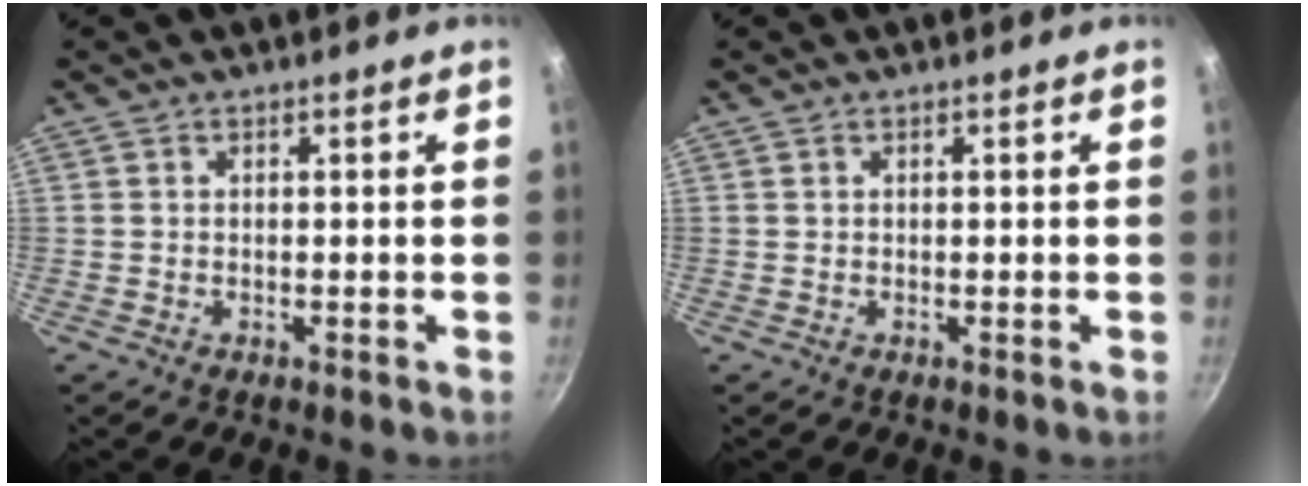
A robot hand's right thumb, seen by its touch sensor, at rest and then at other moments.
{"total": 0.0}